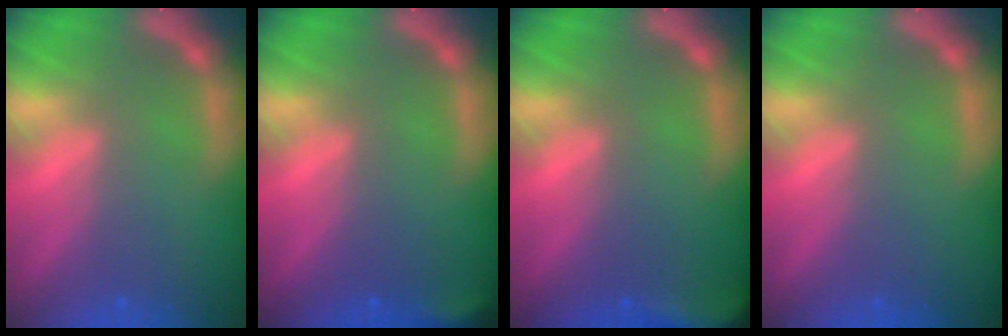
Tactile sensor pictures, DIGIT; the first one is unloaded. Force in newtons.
{"total": 1.9}
{"total": 6.4}
{"total": 0.0}